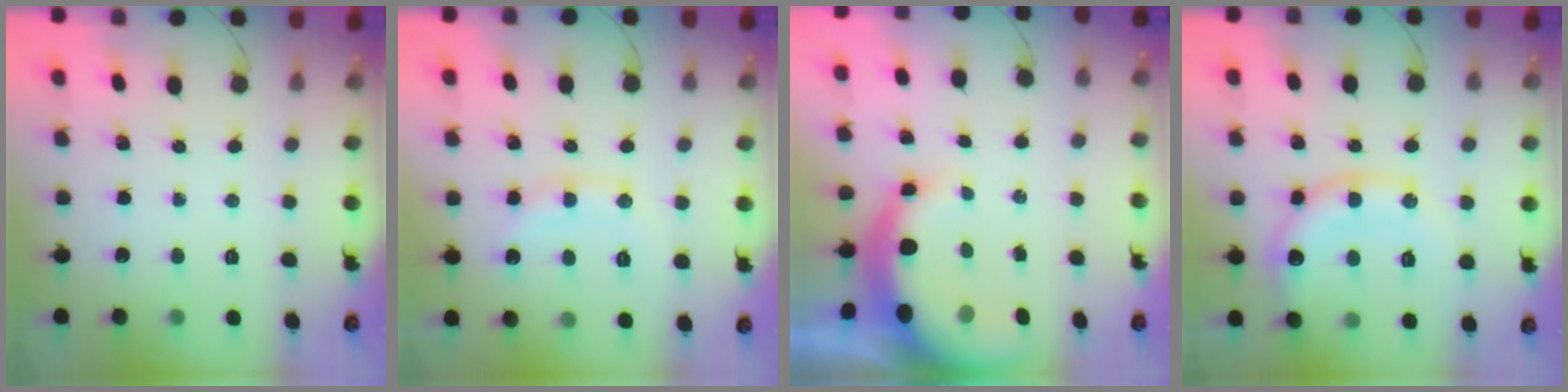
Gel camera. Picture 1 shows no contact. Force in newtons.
{"total": 9.6, "press": 9.5, "slide": 0.7}
{"total": 9.4, "press": 9.2, "slide": 1.9}
{"total": 15.3, "press": 15.2, "slide": 1.9}